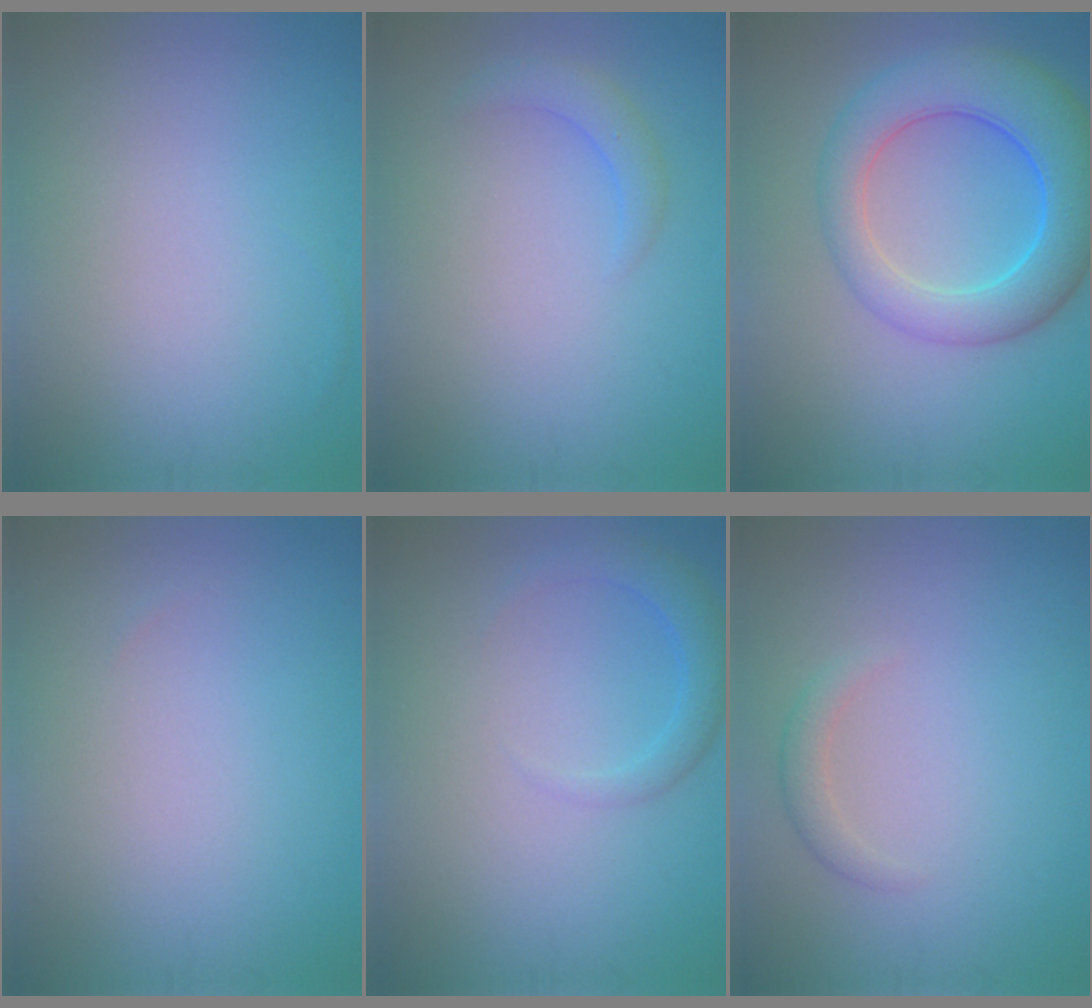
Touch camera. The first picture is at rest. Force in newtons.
{"total": 1.7, "press": 1.7, "slide": 0.2}
{"total": 7.7, "press": 7.7, "slide": 0.4}
{"total": 0.0}
{"total": 2.2, "press": 2.2, "slide": 0.3}
{"total": 1.4, "press": 1.4, "slide": 0.1}